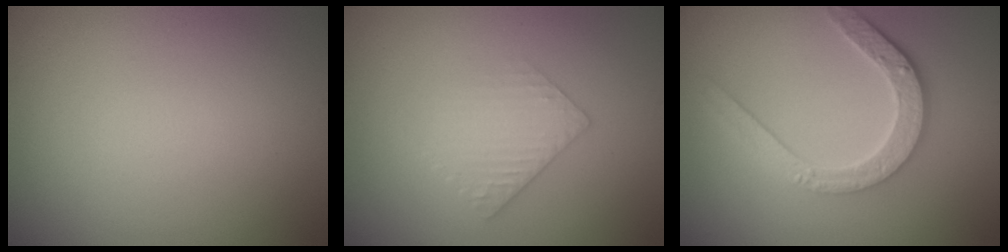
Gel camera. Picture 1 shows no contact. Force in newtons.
{"total": 2.2, "press": 2.2, "slide": 0.5}
{"total": 4.7, "press": 3.5, "slide": 3.0}